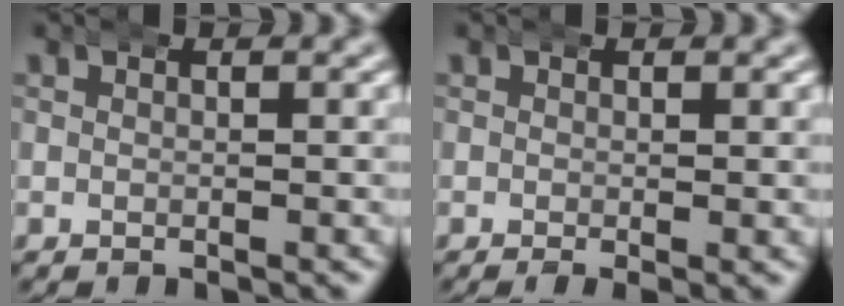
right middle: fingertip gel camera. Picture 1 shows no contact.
{"total": 1.0, "force": [-0.3, 0.1, 0.9], "torque": [-0.012, -0.002, -0.004]}